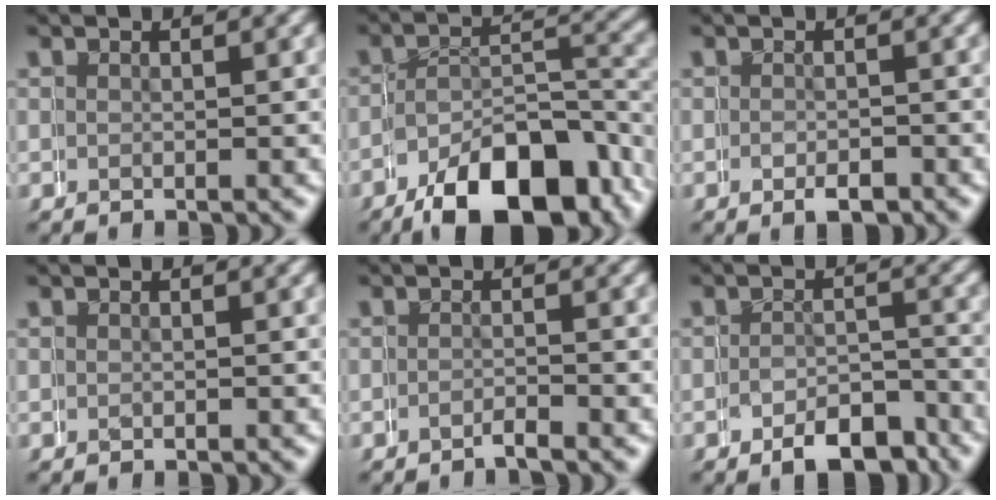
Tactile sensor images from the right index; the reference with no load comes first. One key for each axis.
{"total": 9.9, "fx": -6.3, "fy": 4.7, "fz": 6.0, "tx": -0.070, "ty": -0.020, "tz": -0.090}
{"total": 1.3, "fx": -0.8, "fy": 0.9, "fz": 0.7, "tx": -0.004, "ty": 0.000, "tz": -0.015}
{"total": 0.0}
{"total": 1.3, "fx": -1.2, "fy": -0.4, "fz": 0.0, "tx": 0.003, "ty": 0.002, "tz": -0.024}
{"total": 5.1, "fx": -4.3, "fy": 2.3, "fz": 1.4, "tx": -0.008, "ty": -0.008, "tz": -0.072}